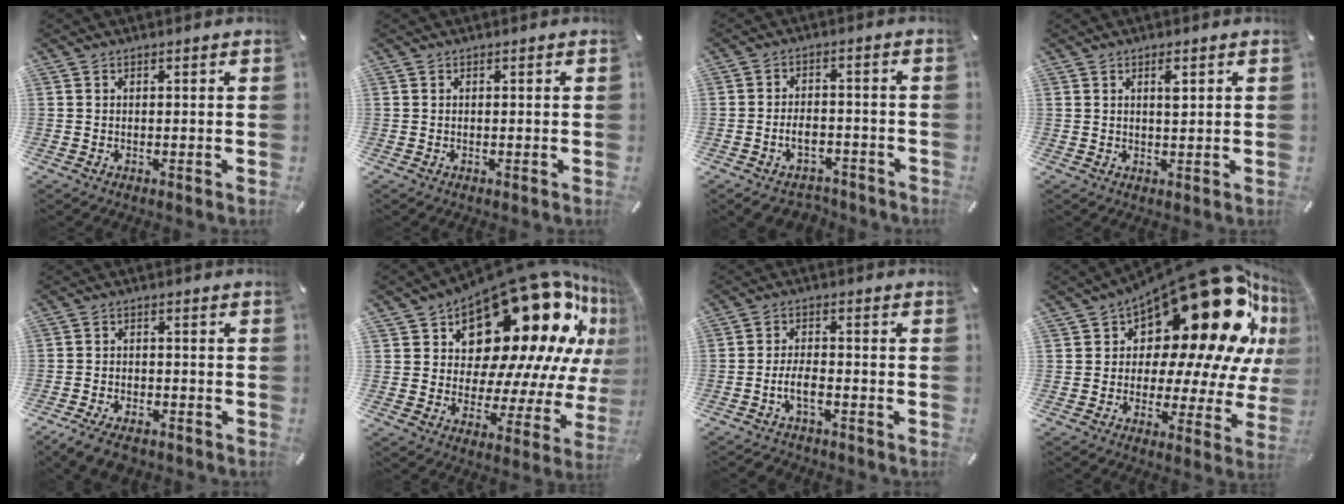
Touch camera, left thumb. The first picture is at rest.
{"total": 0.0}
{"total": 5.8, "force": [-3.0, 3.7, 3.3], "torque": [-0.065, 0.019, -0.055]}
{"total": 2.2, "force": [1.0, 0.7, 1.9], "torque": [-0.033, -0.001, 0.015]}
{"total": 5.4, "force": [-4.1, 2.4, 2.7], "torque": [-0.060, 0.015, -0.079]}
{"total": 27.2, "force": [15.4, 13.8, 17.7], "torque": [-0.235, -0.129, 0.274]}
{"total": 5.1, "force": [-2.7, 2.3, 3.7], "torque": [-0.072, 0.014, -0.051]}
{"total": 25.5, "force": [13.8, 11.7, 18.0], "torque": [-0.261, -0.124, 0.235]}